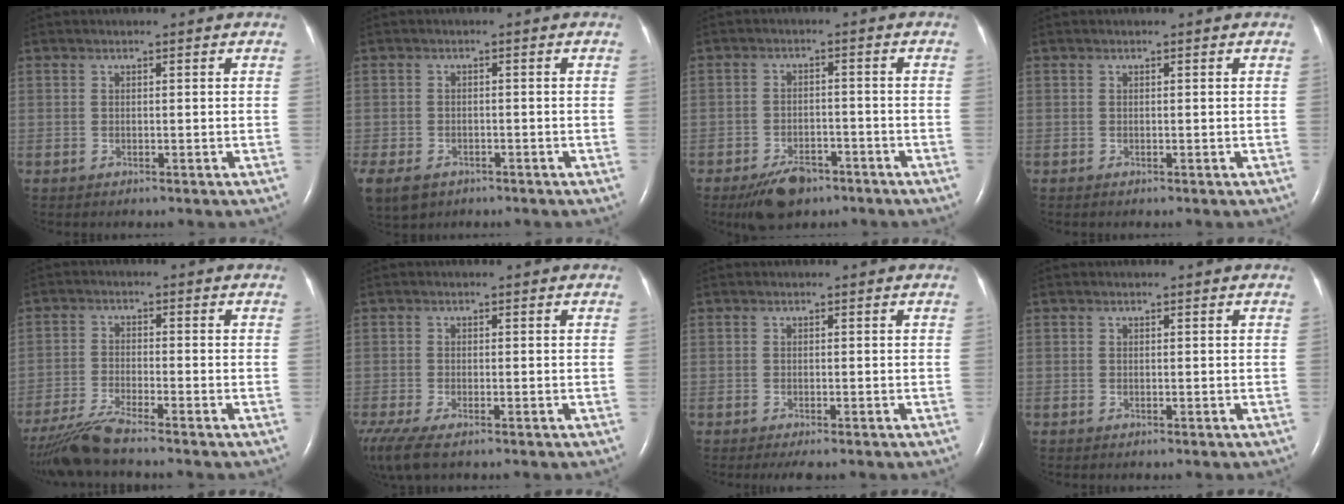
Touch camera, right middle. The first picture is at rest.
{"total": 9.7, "force": [-5.5, 6.8, 4.3], "torque": [-0.114, -0.011, -0.076]}
{"total": 6.3, "force": [-4.4, 3.0, 3.3], "torque": [-0.064, -0.001, -0.069]}
{"total": 0.0}
{"total": 6.5, "force": [-5.7, -0.8, 3.0], "torque": [-0.064, -0.028, -0.110]}
{"total": 8.0, "force": [-5.4, 2.5, 5.3], "torque": [-0.117, -0.019, -0.092]}
{"total": 2.6, "force": [-2.0, 0.7, 1.6], "torque": [-0.022, -0.007, -0.026]}
{"total": 0.0}